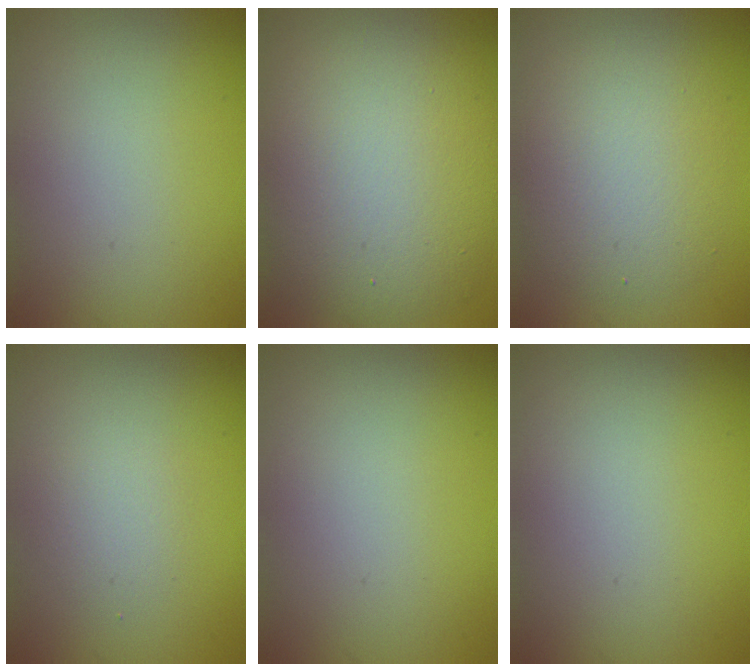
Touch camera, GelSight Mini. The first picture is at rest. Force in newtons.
{"total": 11.6, "press": 11.6, "slide": 0.5}
{"total": 5.3, "press": 5.3, "slide": 0.5}
{"total": 1.6, "press": 1.6, "slide": 0.2}
{"total": 0.0}
{"total": 0.0}